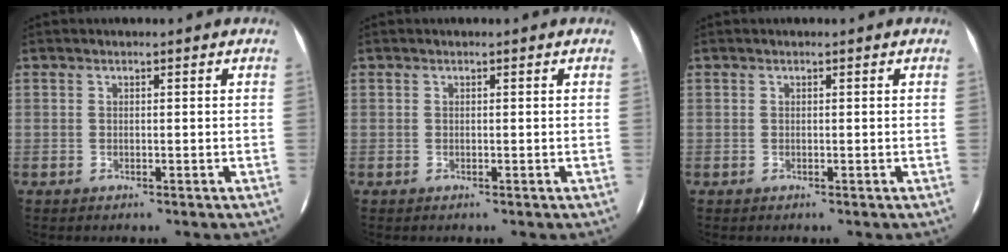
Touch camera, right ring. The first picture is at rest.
{"total": 0.0}
{"total": 0.0}